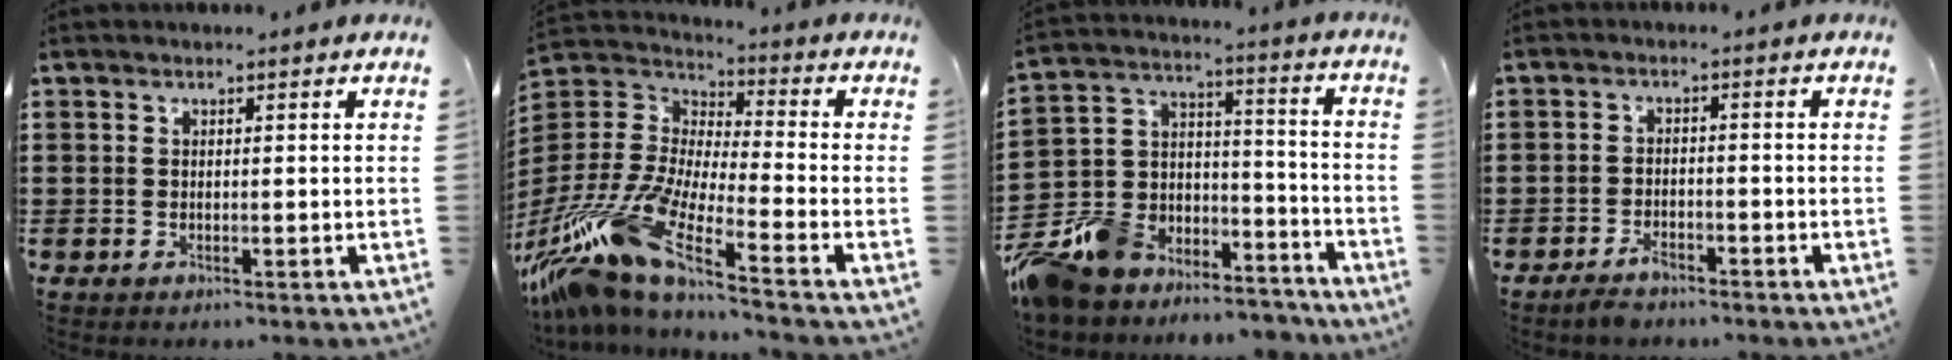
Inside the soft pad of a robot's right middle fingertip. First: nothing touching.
{"total": 14.1, "force": [-10.6, 2.6, 8.9], "torque": [-0.228, -0.008, -0.215]}
{"total": 9.3, "force": [-7.9, 4.8, 0.5], "torque": [-0.033, 0.019, -0.152]}
{"total": 2.5, "force": [-2.2, 0.9, 0.9], "torque": [-0.018, 0.005, -0.044]}